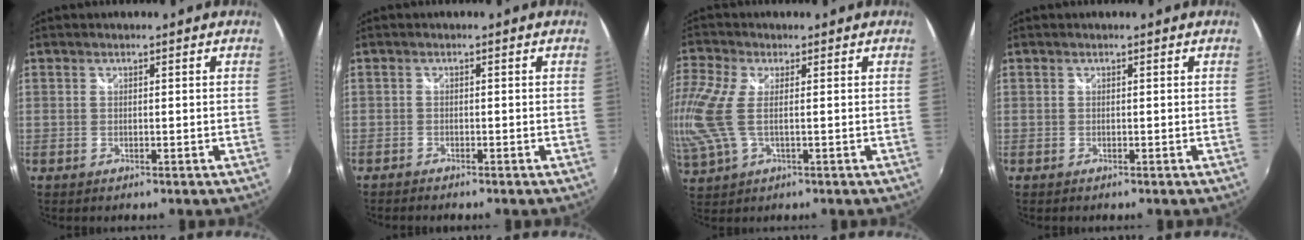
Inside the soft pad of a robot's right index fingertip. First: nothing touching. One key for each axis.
{"total": 1.9, "fx": -0.9, "fy": -1.6, "fz": -0.6, "tx": 0.005, "ty": -0.012, "tz": -0.017}
{"total": 11.5, "fx": -0.1, "fy": 5.5, "fz": 10.1, "tx": -0.239, "ty": 0.002, "tz": -0.002}
{"total": 0.0}